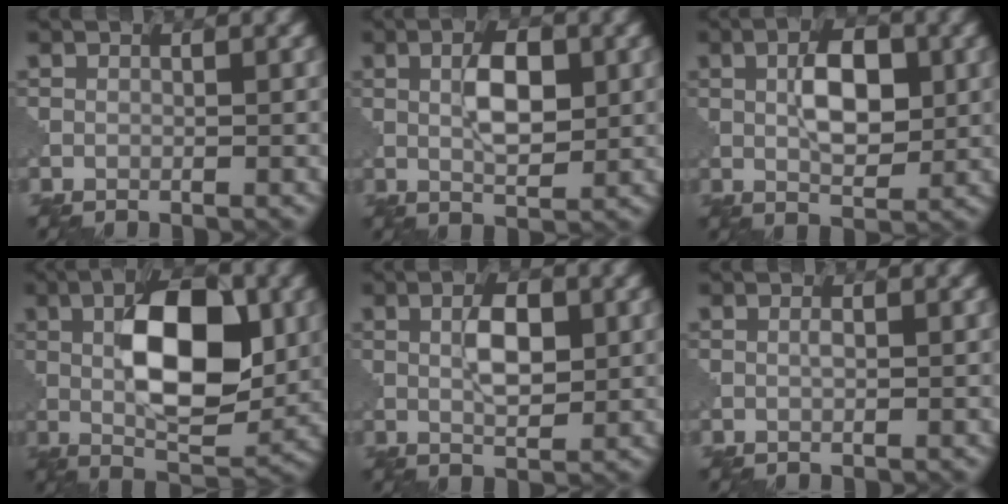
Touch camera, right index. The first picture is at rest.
{"total": 4.1, "force": [1.0, 1.7, 3.6], "torque": [-0.067, 0.001, 0.019]}
{"total": 5.1, "force": [1.0, 2.5, 4.3], "torque": [-0.072, 0.001, 0.018]}
{"total": 10.4, "force": [1.6, 4.6, 9.2], "torque": [-0.138, 0.009, 0.028]}
{"total": 3.5, "force": [0.9, 1.5, 3.1], "torque": [-0.058, 0.001, 0.017]}
{"total": 0.6, "force": [0.2, 0.0, 0.5], "torque": [-0.009, -0.001, 0.006]}